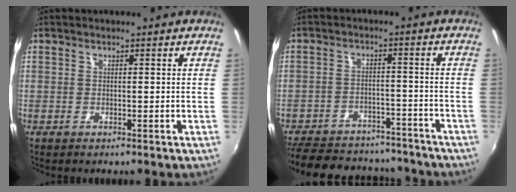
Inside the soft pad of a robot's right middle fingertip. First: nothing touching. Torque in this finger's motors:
{"motor_torque": [0.88, -1.26, 0.21, 0.03]}